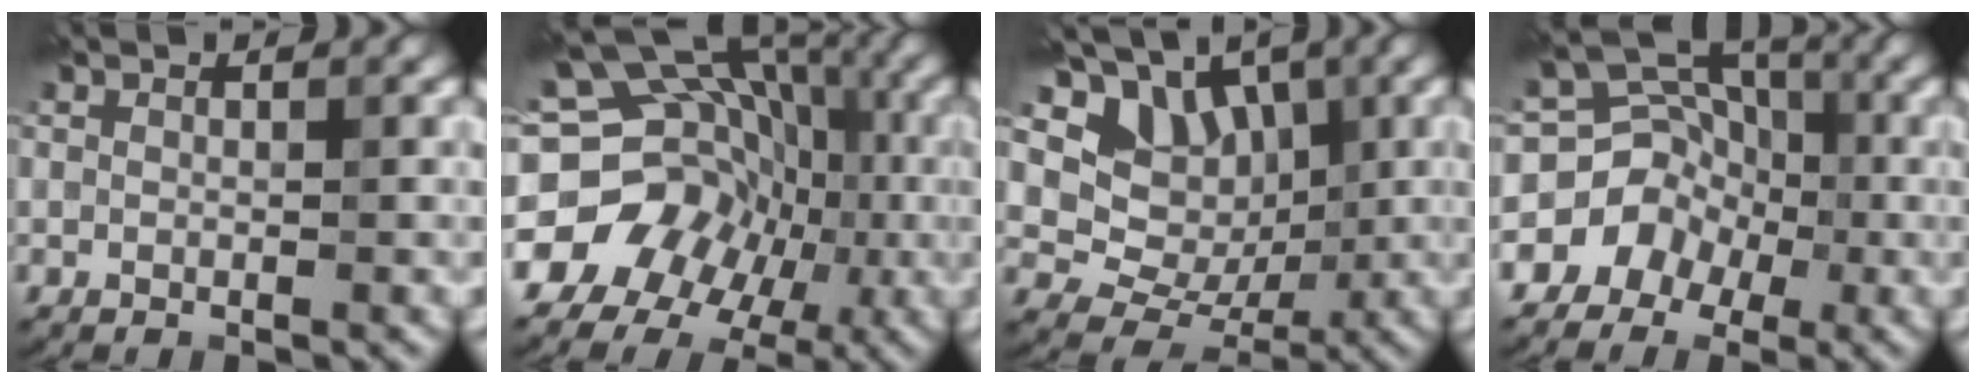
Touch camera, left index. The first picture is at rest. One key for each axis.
{"total": 15.4, "fx": -4.4, "fy": 13.4, "fz": 6.3, "tx": -0.100, "ty": 0.004, "tz": -0.088}
{"total": 6.9, "fx": 3.3, "fy": 5.4, "fz": 2.6, "tx": -0.036, "ty": -0.003, "tz": 0.046}
{"total": 6.2, "fx": -2.3, "fy": 5.6, "fz": 1.6, "tx": 0.014, "ty": 0.018, "tz": -0.055}